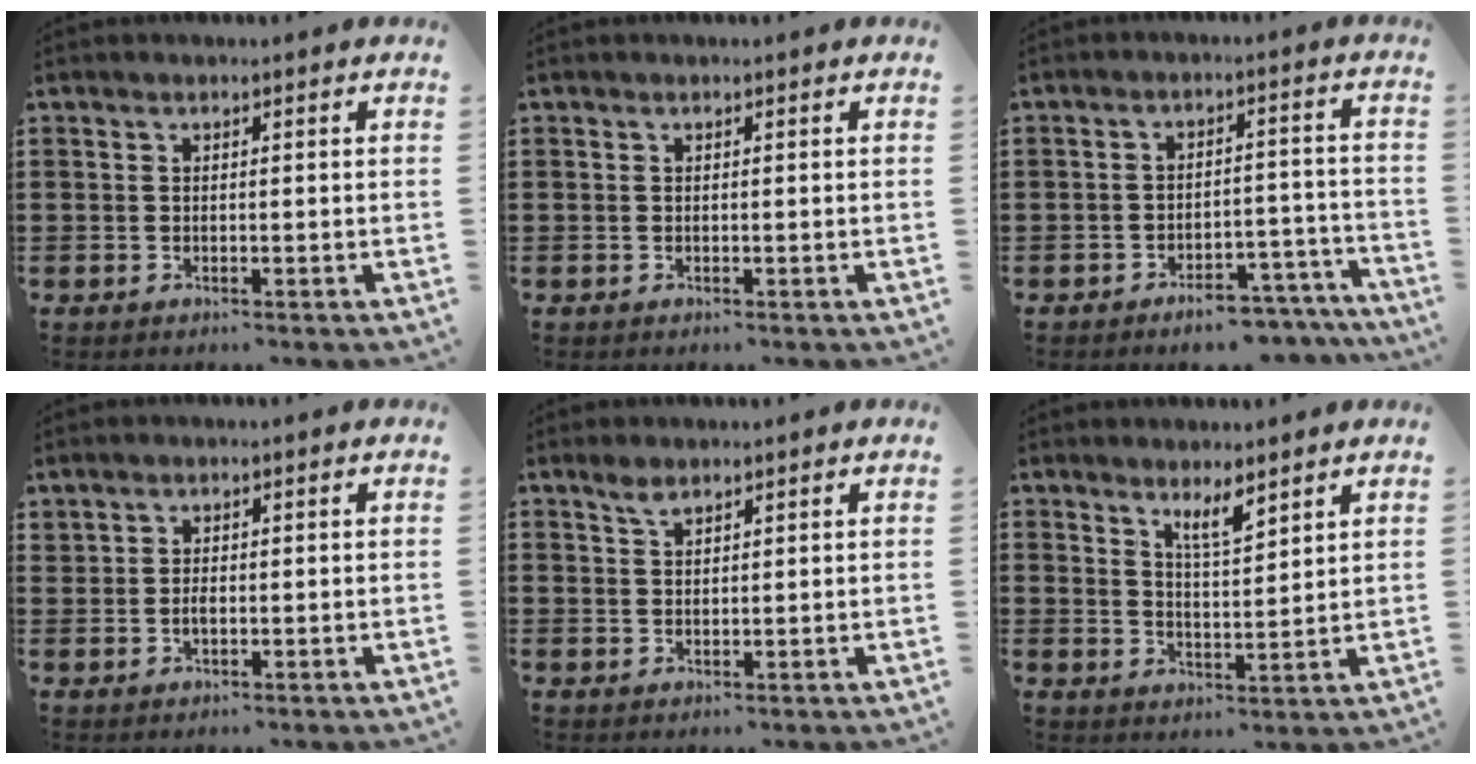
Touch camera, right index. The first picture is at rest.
{"total": 0.0}
{"total": 5.6, "force": [-5.3, 1.1, 1.6], "torque": [-0.019, 0.015, -0.099]}
{"total": 1.0, "force": [0.0, 0.5, 0.8], "torque": [-0.018, 0.001, 0.000]}
{"total": 2.0, "force": [1.5, 0.7, 1.1], "torque": [-0.025, 0.001, 0.029]}
{"total": 4.2, "force": [3.5, 0.7, 2.1], "torque": [-0.040, -0.007, 0.061]}